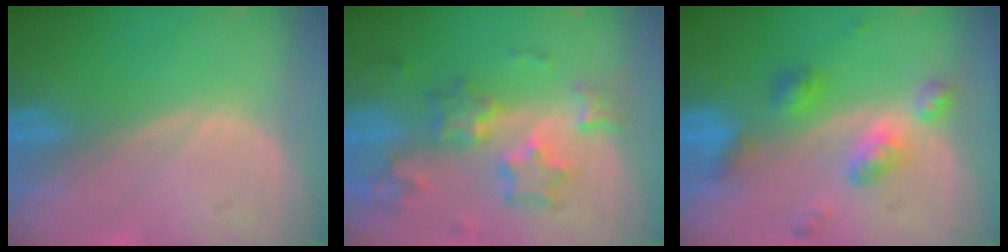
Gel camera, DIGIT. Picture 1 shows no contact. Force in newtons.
{"total": 8.5, "press": 7.5, "slide": 4.0}
{"total": 6.0, "press": 6.0, "slide": 0.4}